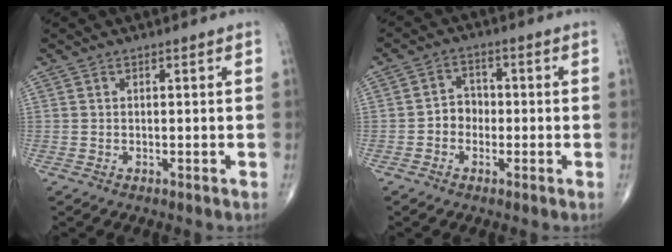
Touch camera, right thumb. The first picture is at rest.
{"total": 4.0, "force": [-1.0, 3.3, 1.9], "torque": [-0.007, 0.019, -0.027]}